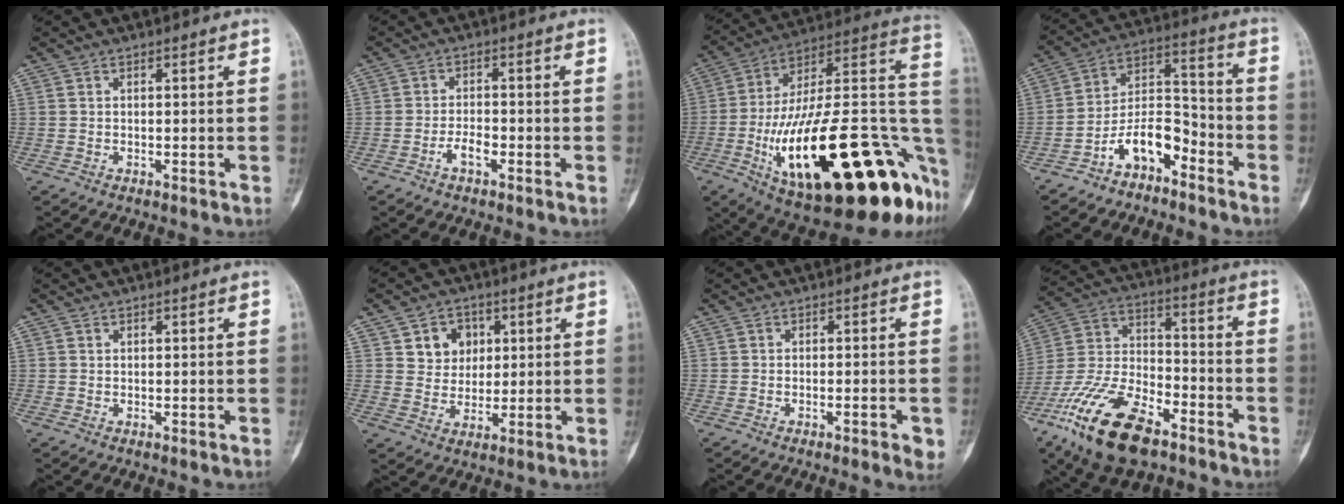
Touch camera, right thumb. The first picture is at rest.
{"total": 3.2, "force": [-1.6, 1.3, 2.4], "torque": [-0.043, 0.013, -0.034]}
{"total": 39.9, "force": [-12.9, 14.0, 35.1], "torque": [-0.451, 0.032, -0.197]}
{"total": 10.4, "force": [-6.5, 5.3, 6.2], "torque": [-0.096, 0.080, -0.125]}
{"total": 0.0}
{"total": 7.6, "force": [2.7, 6.4, 3.1], "torque": [-0.010, -0.007, 0.045]}
{"total": 3.6, "force": [-1.5, 0.8, 3.1], "torque": [-0.046, 0.002, -0.017]}
{"total": 20.8, "force": [-12.6, 9.3, 13.8], "torque": [-0.285, 0.048, -0.236]}